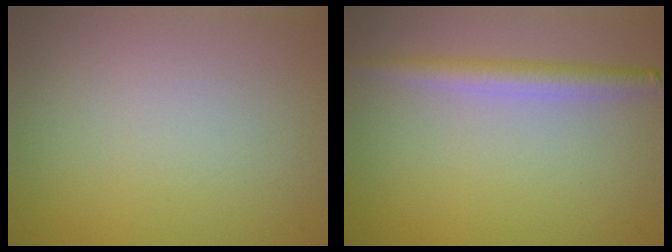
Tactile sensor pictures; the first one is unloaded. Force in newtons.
{"total": 2.6, "press": 2.6, "slide": 0.1}